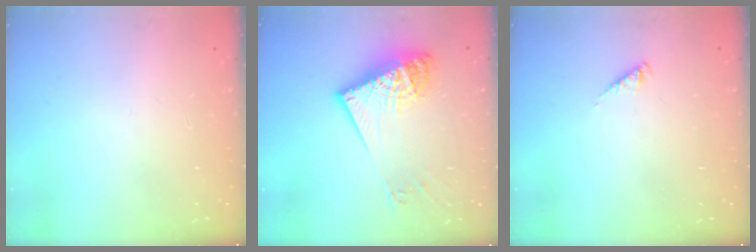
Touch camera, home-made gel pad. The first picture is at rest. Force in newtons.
{"total": 16.5, "press": 16.4, "slide": 1.9}
{"total": 2.4, "press": 2.4, "slide": 0.3}